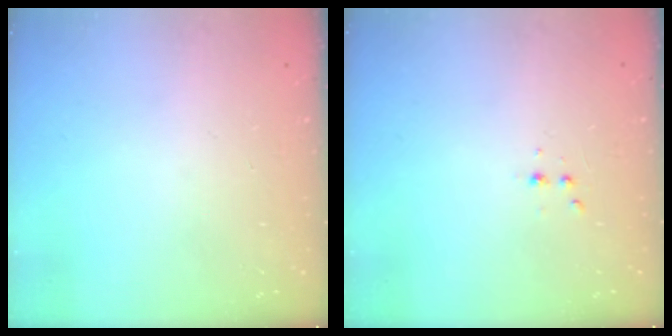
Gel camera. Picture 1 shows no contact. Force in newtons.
{"total": 2.9, "press": 2.7, "slide": 1.0}